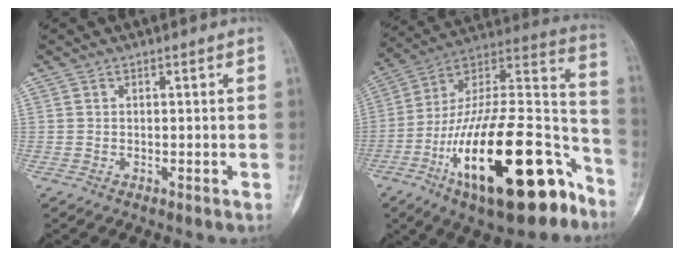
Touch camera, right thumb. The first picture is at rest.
{"total": 33.3, "force": [-15.8, 12.8, 26.4], "torque": [-0.401, 0.078, -0.254]}